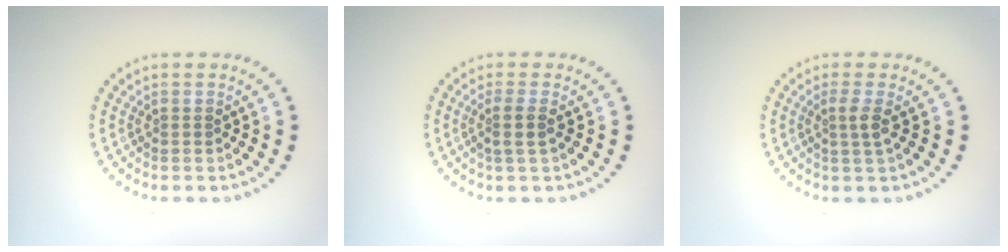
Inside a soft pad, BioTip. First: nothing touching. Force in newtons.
{"total": 1.7, "press": 1.4, "slide": 0.9}
{"total": 1.5, "press": 1.0, "slide": 1.1}